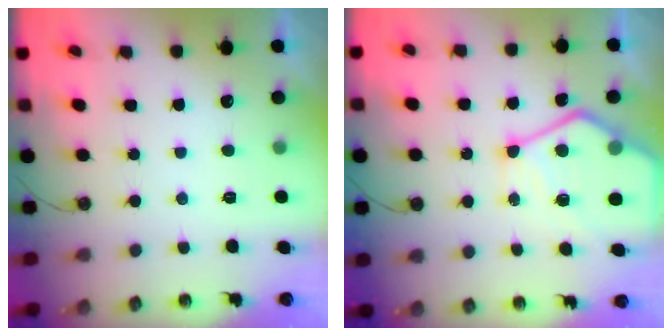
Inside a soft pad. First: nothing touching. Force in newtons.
{"total": 15.8, "press": 15.7, "slide": 1.6}